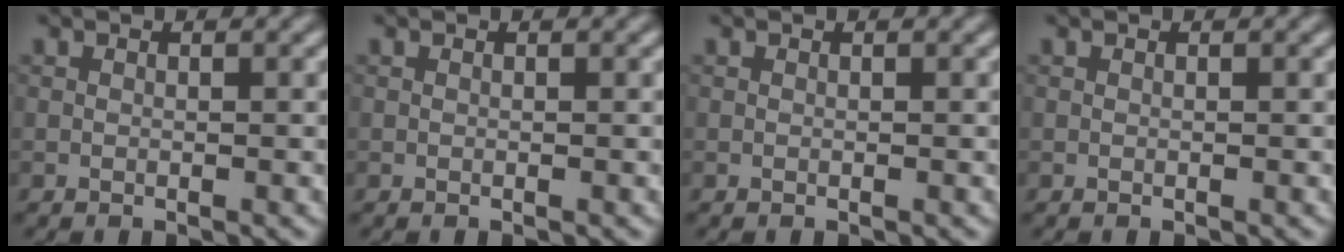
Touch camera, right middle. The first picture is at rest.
{"total": 0.0}
{"total": 0.0}
{"total": 0.0}